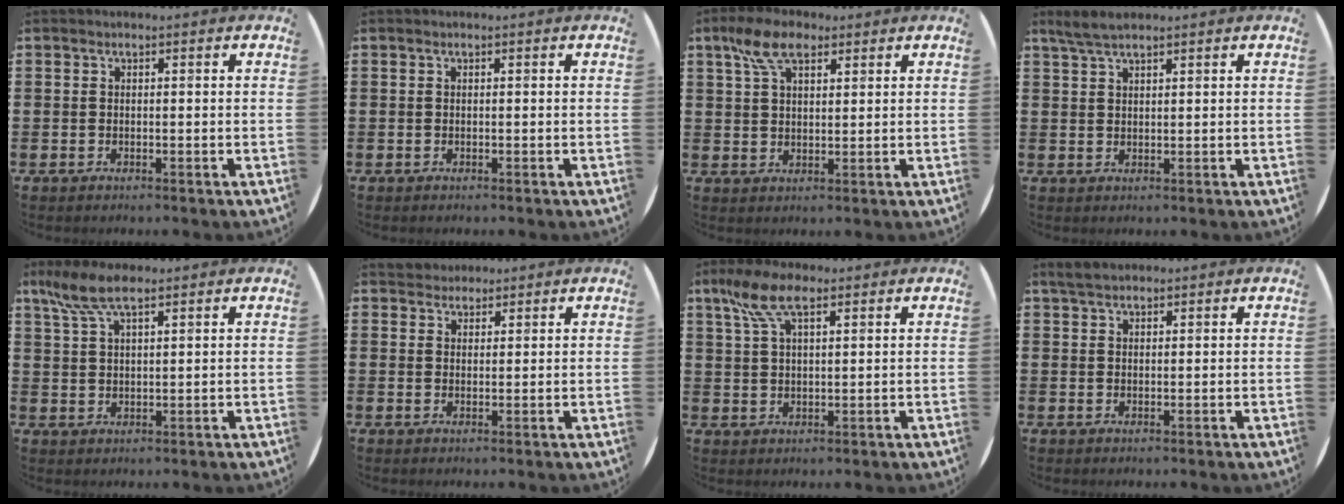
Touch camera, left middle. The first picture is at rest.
{"total": 0.0}
{"total": 6.6, "force": [4.1, 3.3, 4.0], "torque": [-0.081, 0.006, 0.074]}
{"total": 3.0, "force": [2.4, 0.7, 1.7], "torque": [-0.036, 0.006, 0.045]}
{"total": 6.6, "force": [4.6, 2.1, 4.3], "torque": [-0.094, 0.001, 0.084]}
{"total": 2.4, "force": [2.2, 0.8, -0.3], "torque": [0.001, 0.003, 0.044]}
{"total": 7.1, "force": [4.1, 2.9, 5.0], "torque": [-0.107, 0.007, 0.074]}
{"total": 2.3, "force": [1.9, 0.8, 0.9], "torque": [-0.013, 0.003, 0.034]}